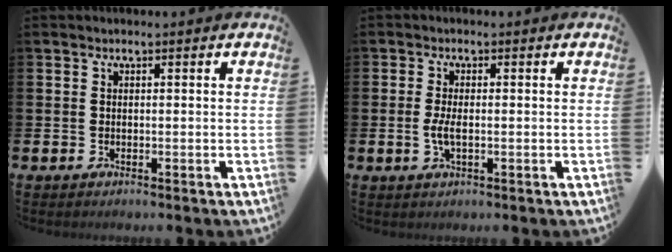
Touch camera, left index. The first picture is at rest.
{"total": 2.4, "force": [-0.3, 0.9, 2.2], "torque": [-0.037, -0.001, -0.007]}